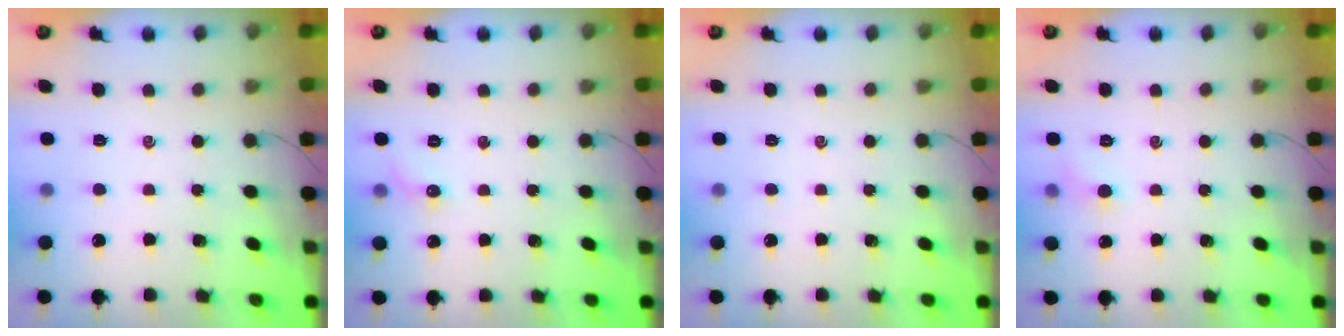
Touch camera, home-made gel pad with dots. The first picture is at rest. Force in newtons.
{"total": 4.4, "press": 4.2, "slide": 1.2}
{"total": 0.0}
{"total": 4.6, "press": 4.4, "slide": 1.6}